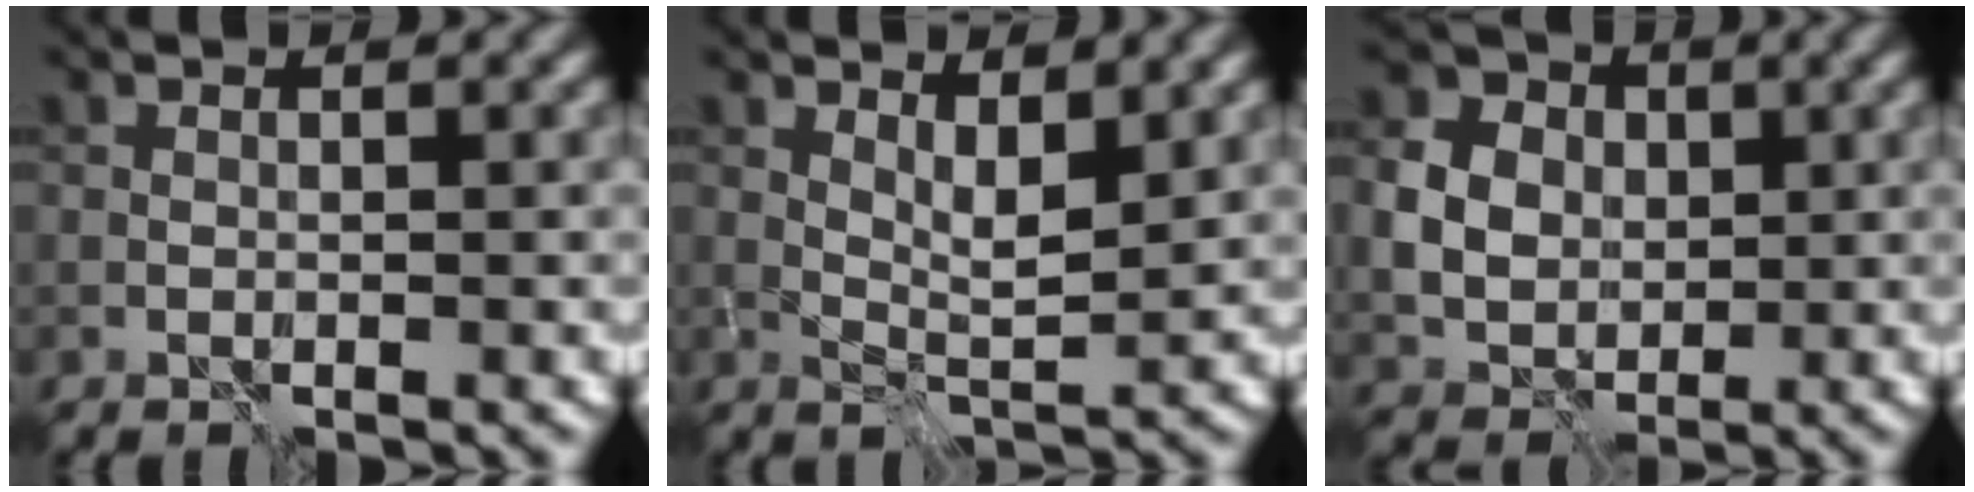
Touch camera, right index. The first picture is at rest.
{"total": 2.8, "force": [1.8, 0.7, 2.0], "torque": [-0.034, -0.006, 0.033]}
{"total": 5.3, "force": [1.0, 4.7, 2.4], "torque": [-0.063, 0.007, 0.012]}